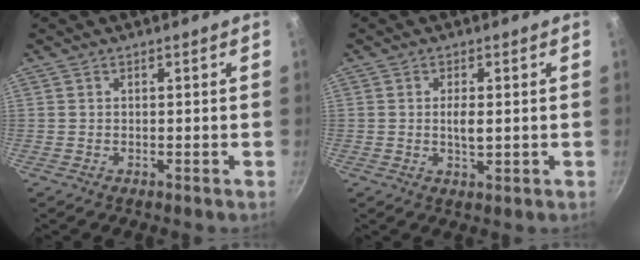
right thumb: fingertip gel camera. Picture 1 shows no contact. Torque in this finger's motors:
{"motor_torque": [2.09, 1.88, 1.49, -0.96, 0.60]}